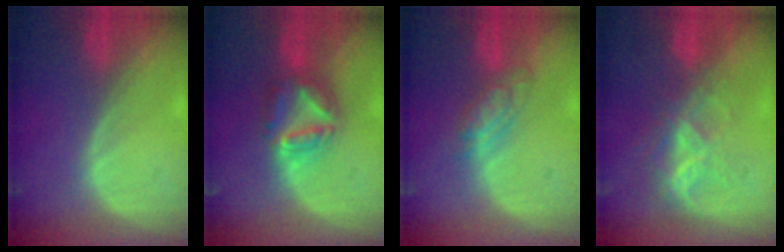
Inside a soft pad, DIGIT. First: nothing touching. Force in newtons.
{"total": 7.2, "press": 6.3, "slide": 3.5}
{"total": 5.4, "press": 4.7, "slide": 2.7}
{"total": 7.0, "press": 5.9, "slide": 3.7}